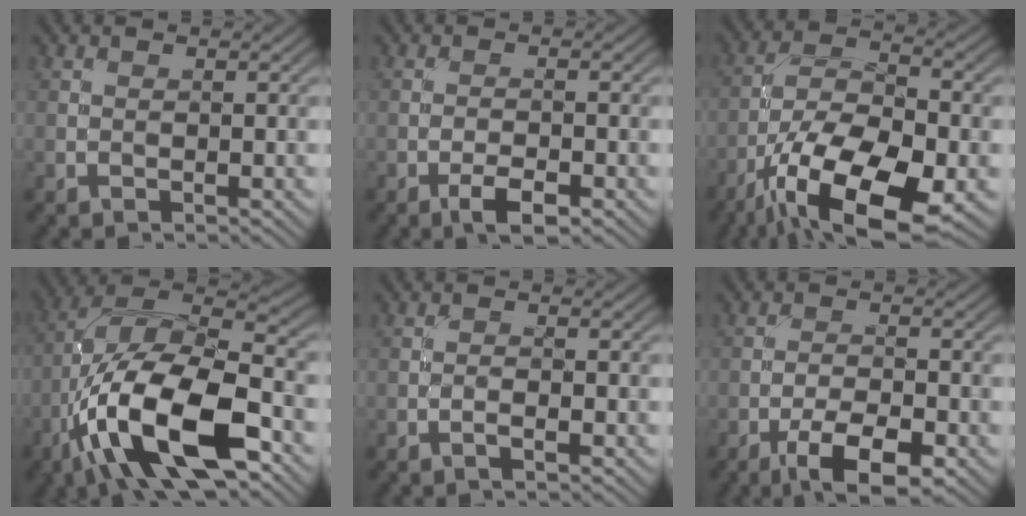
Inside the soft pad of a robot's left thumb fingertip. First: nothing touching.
{"total": 3.3, "force": [-1.9, 1.0, 2.4], "torque": [-0.044, 0.001, -0.037]}
{"total": 16.1, "force": [-8.8, 6.5, 11.8], "torque": [-0.218, -0.017, -0.166]}
{"total": 16.8, "force": [-6.9, 6.7, 13.7], "torque": [-0.263, -0.001, -0.134]}
{"total": 1.0, "force": [-0.7, 0.0, 0.8], "torque": [-0.015, 0.005, -0.017]}
{"total": 7.1, "force": [-4.2, 2.3, 5.2], "torque": [-0.089, 0.000, -0.072]}